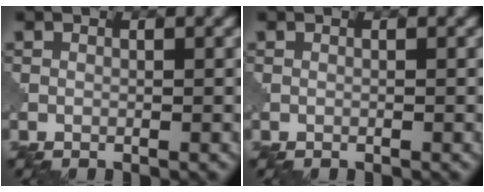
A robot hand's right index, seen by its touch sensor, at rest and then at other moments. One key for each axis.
{"total": 0.0}